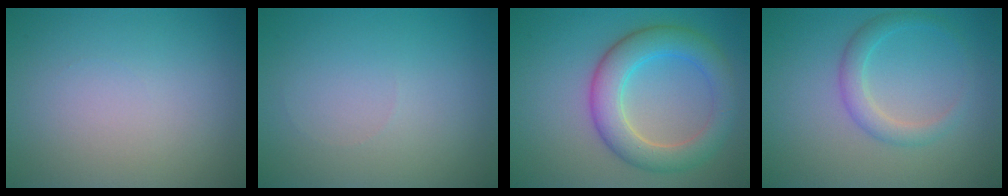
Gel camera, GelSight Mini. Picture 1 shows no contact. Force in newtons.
{"total": 0.0}
{"total": 5.9, "press": 5.9, "slide": 0.1}
{"total": 2.3, "press": 2.3, "slide": 0.2}